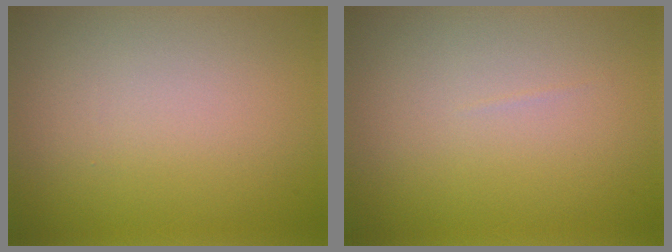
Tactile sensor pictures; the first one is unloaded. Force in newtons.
{"total": 0.0}